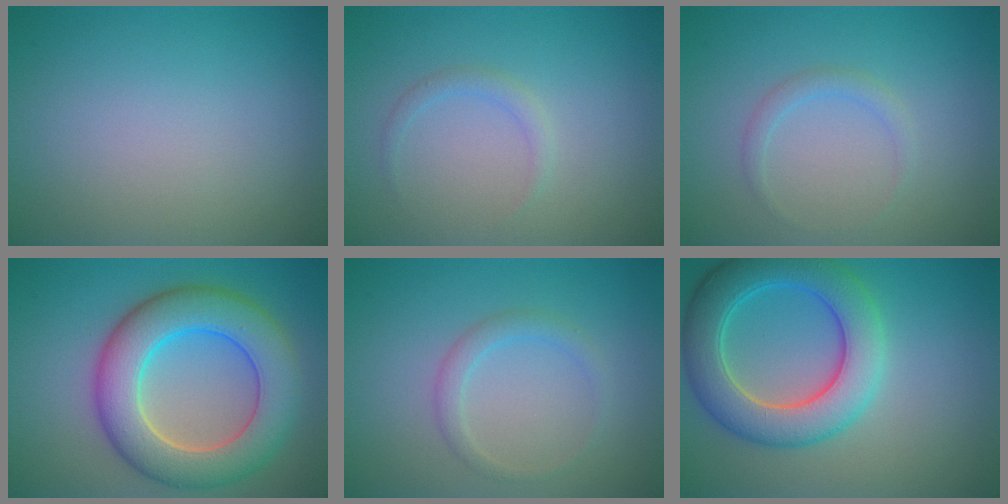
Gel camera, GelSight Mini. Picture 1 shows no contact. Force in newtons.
{"total": 1.0, "press": 1.0, "slide": 0.0}
{"total": 1.2, "press": 1.2, "slide": 0.0}
{"total": 9.0, "press": 9.0, "slide": 0.7}
{"total": 1.6, "press": 1.6, "slide": 0.1}
{"total": 7.4, "press": 7.4, "slide": 0.2}